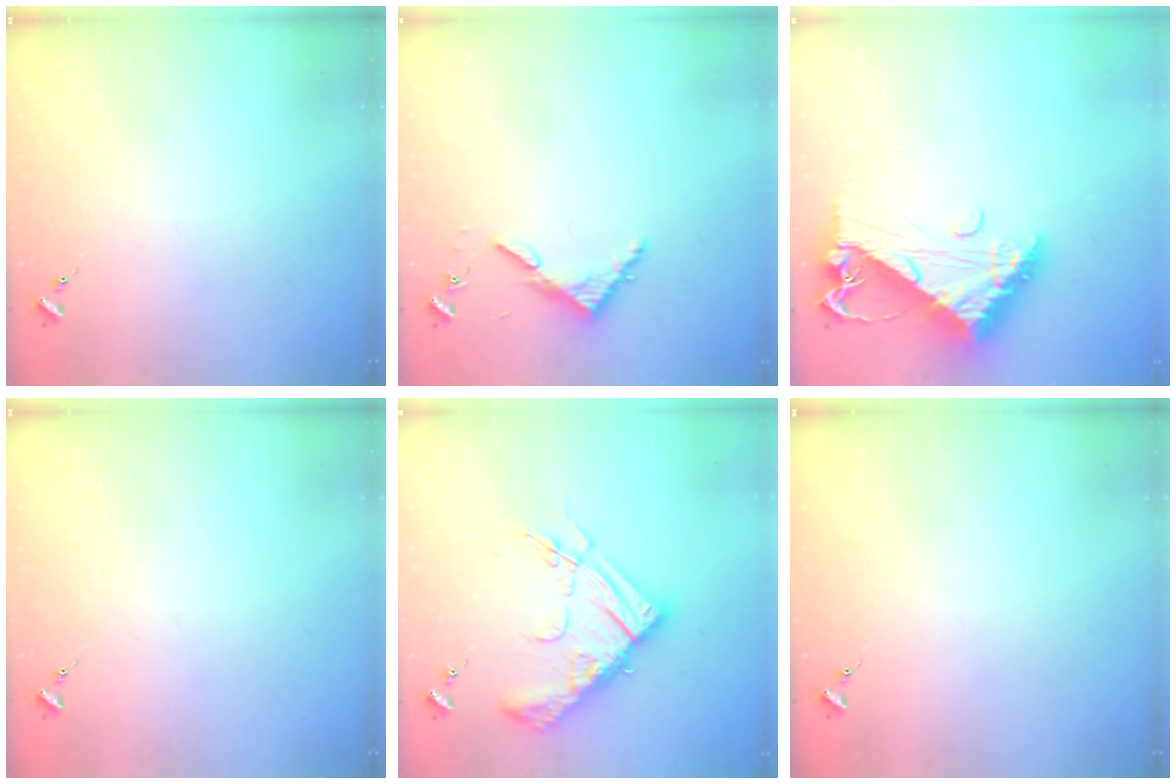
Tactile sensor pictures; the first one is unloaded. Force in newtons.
{"total": 3.9, "press": 3.9, "slide": 0.3}
{"total": 12.7, "press": 12.7, "slide": 1.3}
{"total": 0.0}
{"total": 18.4, "press": 18.3, "slide": 2.0}
{"total": 0.0}